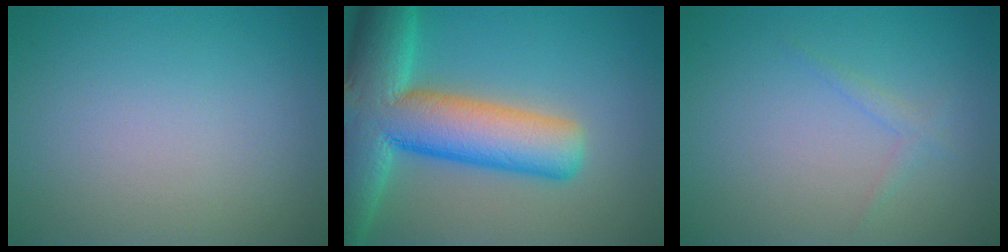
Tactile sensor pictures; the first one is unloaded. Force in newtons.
{"total": 13.1, "press": 13.1, "slide": 0.8}
{"total": 1.0, "press": 1.0, "slide": 0.1}